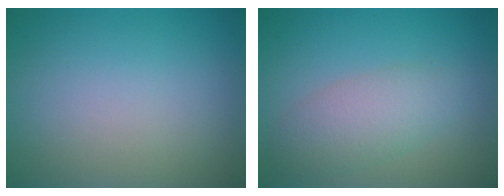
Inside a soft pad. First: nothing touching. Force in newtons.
{"total": 3.6, "press": 3.6, "slide": 0.0}